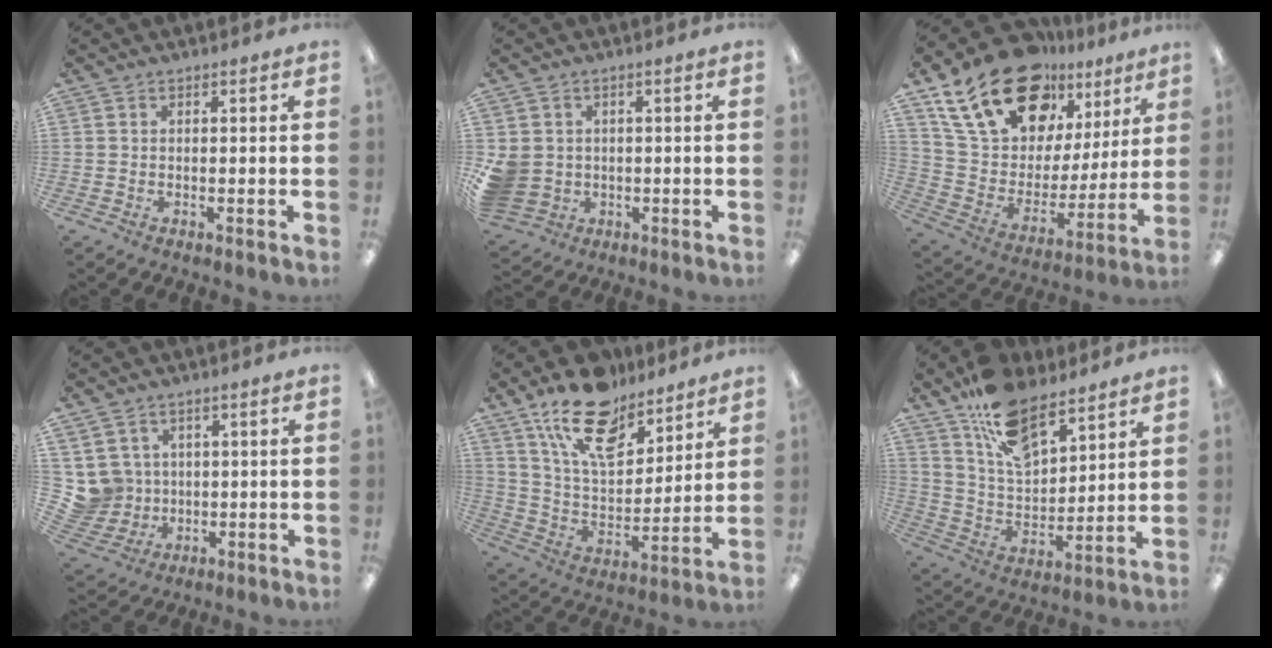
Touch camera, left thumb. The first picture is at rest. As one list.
[{"total": 6.0, "force": [-0.1, 5.6, 2.1], "torque": [-0.059, 0.009, 0.002]}, {"total": 24.1, "force": [16.8, 12.7, 11.6], "torque": [-0.208, -0.099, 0.309]}, {"total": 7.4, "force": [2.0, 7.1, 0.9], "torque": [-0.051, -0.011, 0.044]}, {"total": 18.7, "force": [13.3, 9.0, 9.5], "torque": [-0.172, -0.068, 0.238]}, {"total": 15.4, "force": [10.8, 7.2, 8.3], "torque": [-0.156, -0.052, 0.199]}]